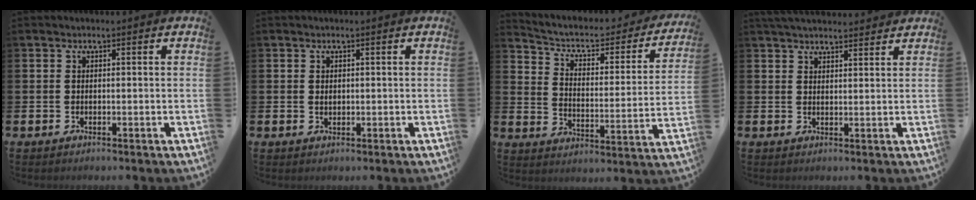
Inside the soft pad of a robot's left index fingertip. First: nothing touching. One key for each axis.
{"total": 0.8, "fx": 0.3, "fy": 0.6, "fz": 0.4, "tx": 0.005, "ty": -0.002, "tz": 0.001}
{"total": 5.7, "fx": 4.6, "fy": 2.4, "fz": 2.3, "tx": -0.068, "ty": -0.035, "tz": 0.068}
{"total": 3.3, "fx": 3.3, "fy": 0.4, "fz": 0.6, "tx": -0.015, "ty": -0.010, "tz": 0.060}